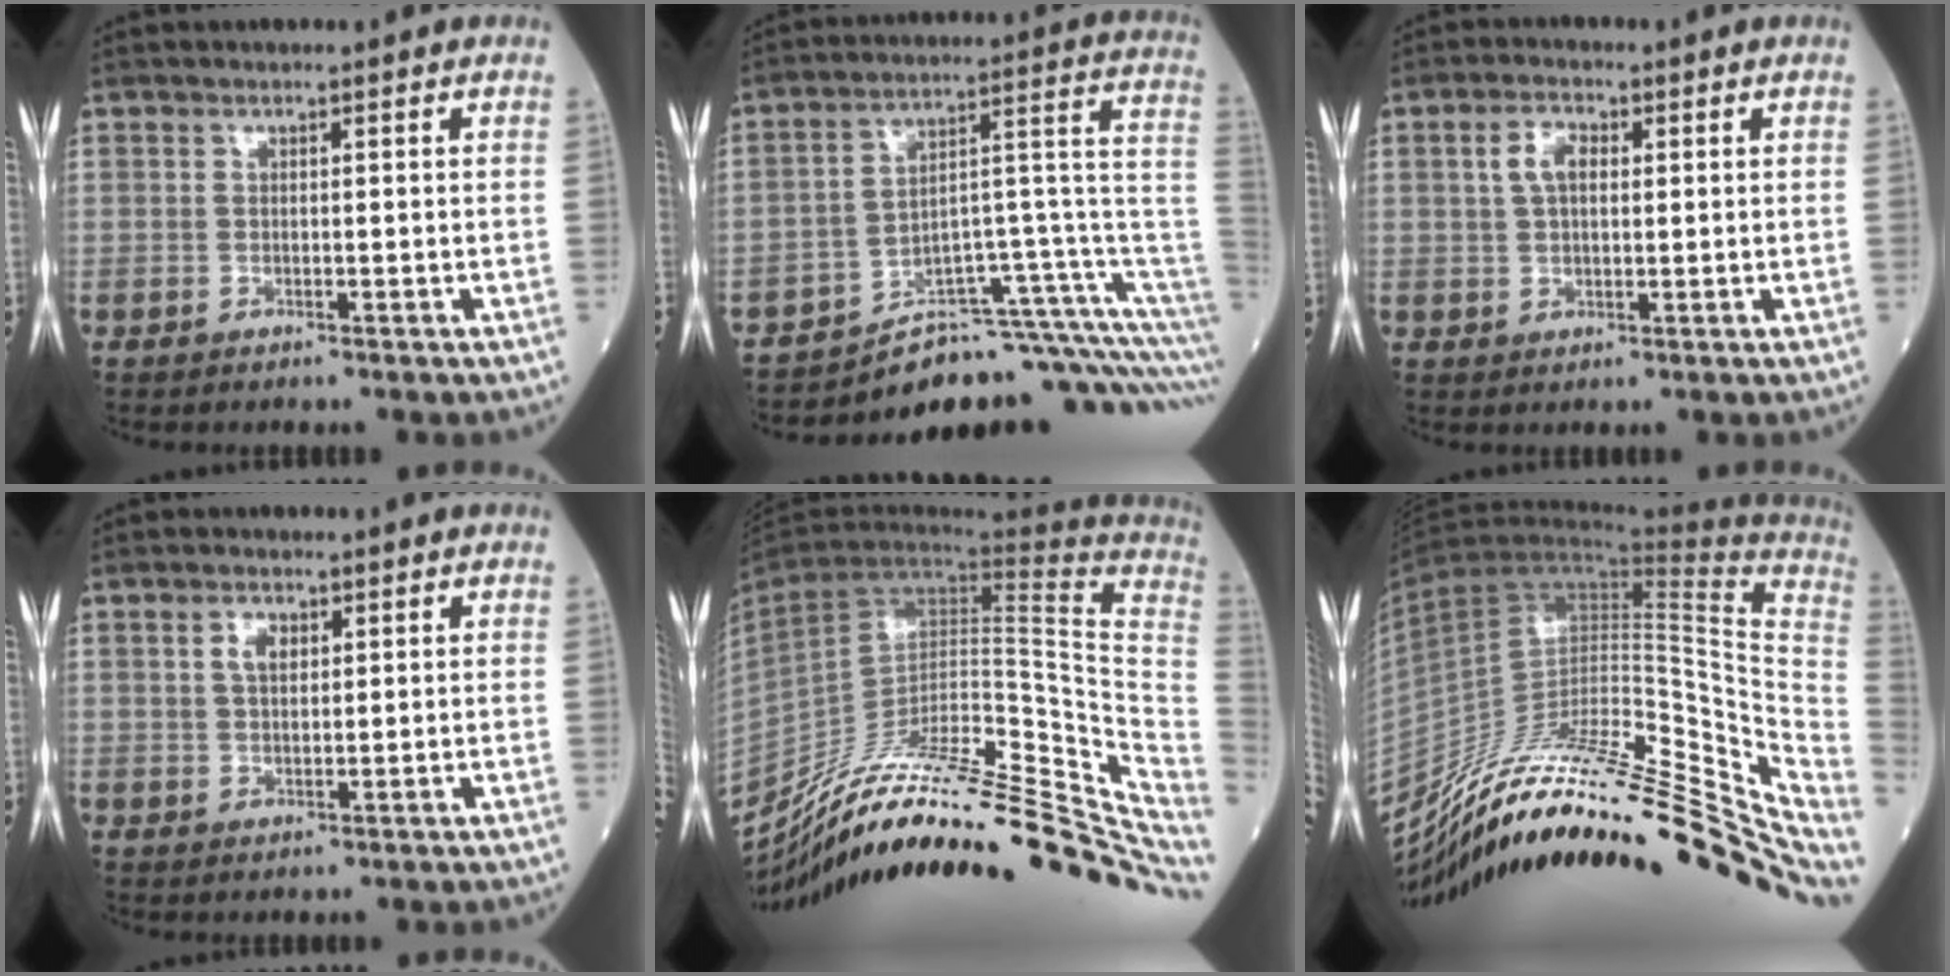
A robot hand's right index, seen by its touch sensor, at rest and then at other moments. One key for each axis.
{"total": 15.3, "fx": -13.1, "fy": 0.4, "fz": 7.9, "tx": -0.050, "ty": 0.092, "tz": -0.186}
{"total": 4.0, "fx": 1.1, "fy": 2.1, "fz": 3.2, "tx": -0.066, "ty": 0.012, "tz": 0.022}
{"total": 2.7, "fx": 1.1, "fy": 1.5, "fz": 2.0, "tx": -0.038, "ty": 0.005, "tz": 0.020}
{"total": 33.0, "fx": -25.3, "fy": 6.0, "fz": 20.3, "tx": -0.212, "ty": -0.008, "tz": -0.366}
{"total": 34.6, "fx": -24.5, "fy": 7.9, "fz": 23.2, "tx": -0.280, "ty": -0.006, "tz": -0.368}